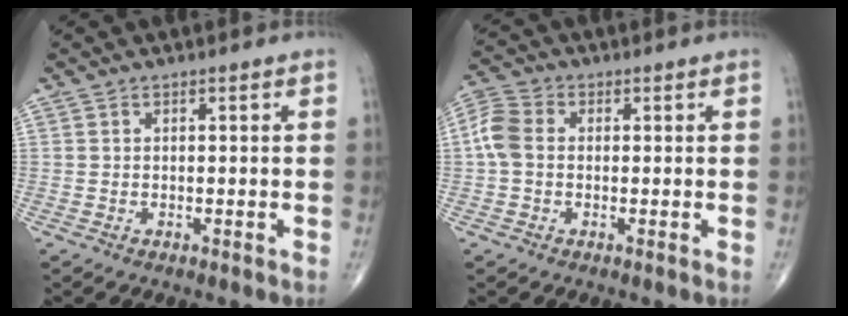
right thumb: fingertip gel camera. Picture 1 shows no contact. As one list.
[{"total": 6.0, "force": [-0.2, 4.3, 4.1], "torque": [-0.091, 0.015, -0.015]}]